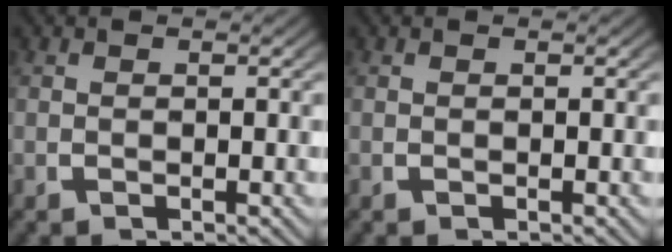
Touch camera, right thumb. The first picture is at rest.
{"total": 0.0}